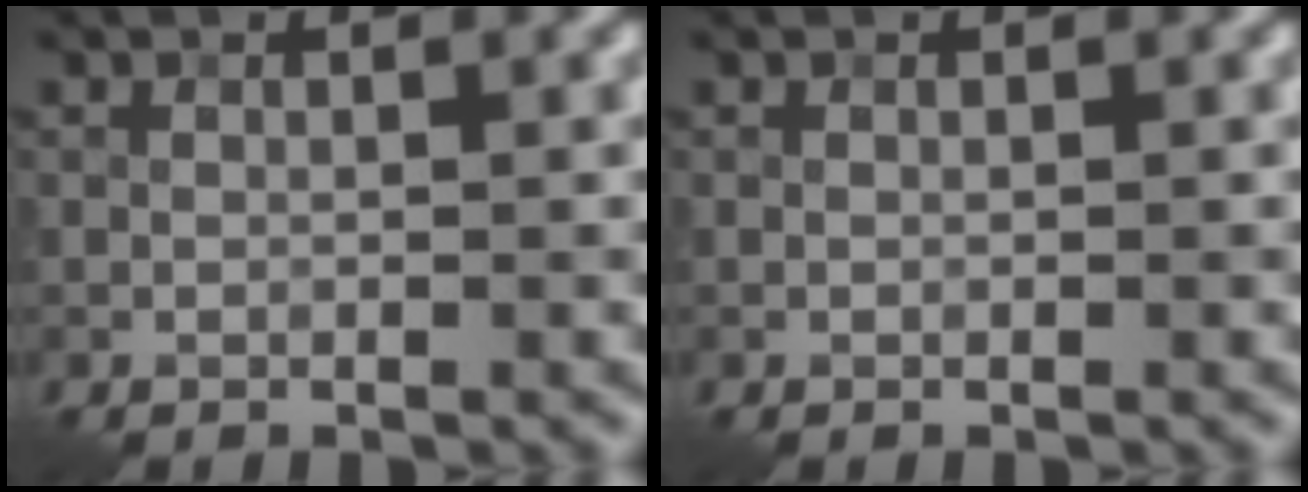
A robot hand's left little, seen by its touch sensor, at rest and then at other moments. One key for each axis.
{"total": 0.0}